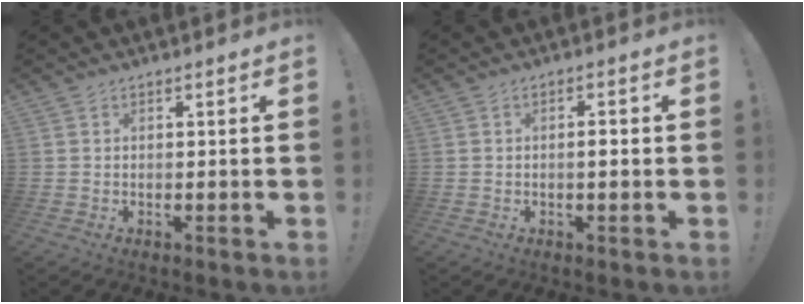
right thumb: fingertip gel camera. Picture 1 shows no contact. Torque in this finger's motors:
{"motor_torque": [-0.24, -0.01, -0.35, 0.00, 0.09]}